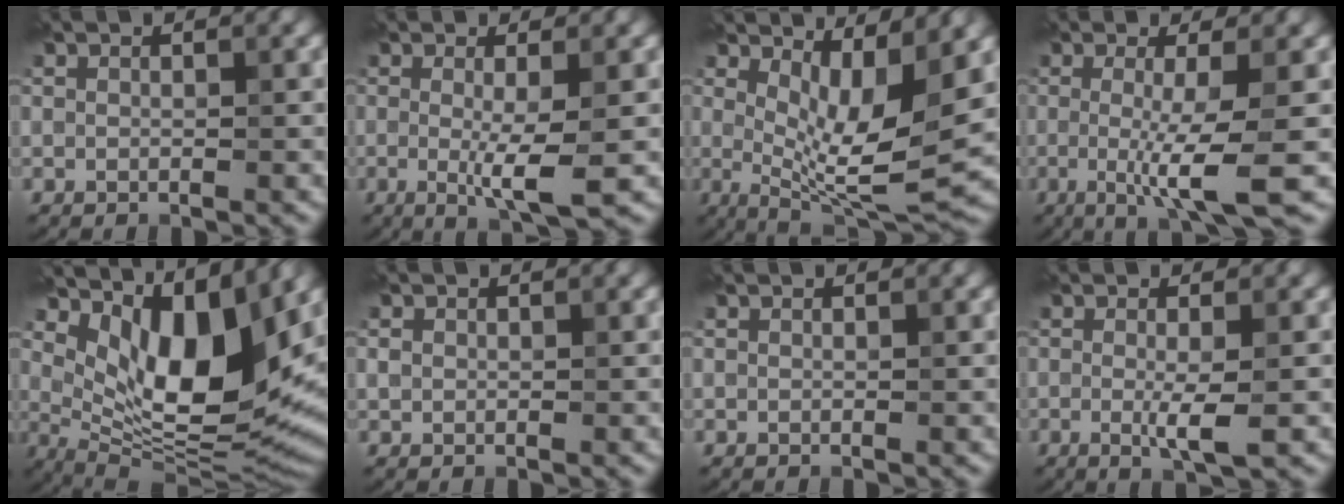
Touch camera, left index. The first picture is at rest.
{"total": 4.1, "force": [-0.4, 0.6, 4.0], "torque": [-0.069, -0.014, -0.005]}
{"total": 8.2, "force": [1.9, 2.6, 7.6], "torque": [-0.125, -0.019, 0.038]}
{"total": 6.0, "force": [-0.8, 1.0, 5.9], "torque": [-0.095, -0.017, -0.014]}
{"total": 12.1, "force": [3.8, 5.2, 10.2], "torque": [-0.157, -0.019, 0.075]}
{"total": 0.7, "force": [0.1, 0.7, 0.2], "torque": [-0.003, 0.000, -0.001]}
{"total": 0.0}
{"total": 2.8, "force": [-0.4, 0.3, 2.8], "torque": [-0.051, -0.011, -0.005]}